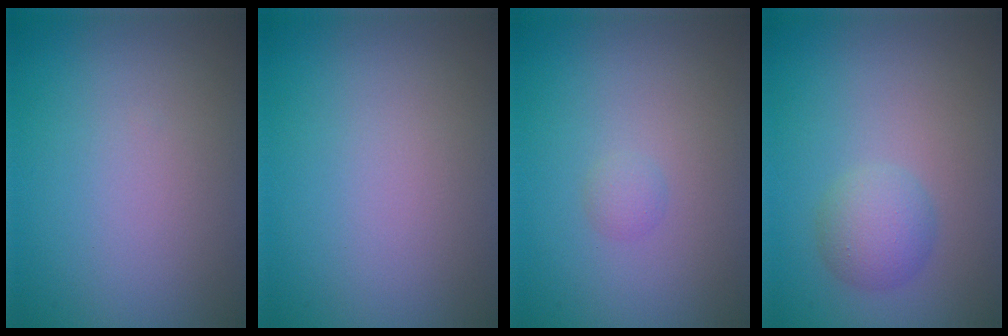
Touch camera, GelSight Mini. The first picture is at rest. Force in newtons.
{"total": 0.0}
{"total": 0.8, "press": 0.8, "slide": 0.1}
{"total": 2.5, "press": 2.5, "slide": 0.1}